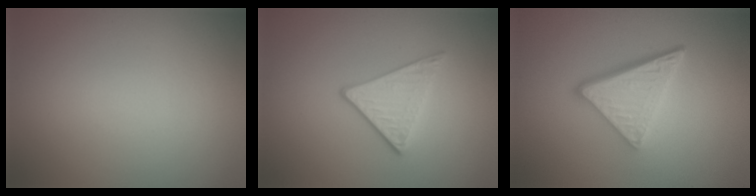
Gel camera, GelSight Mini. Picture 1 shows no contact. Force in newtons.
{"total": 2.9, "press": 2.6, "slide": 1.4}
{"total": 5.2, "press": 3.5, "slide": 3.8}